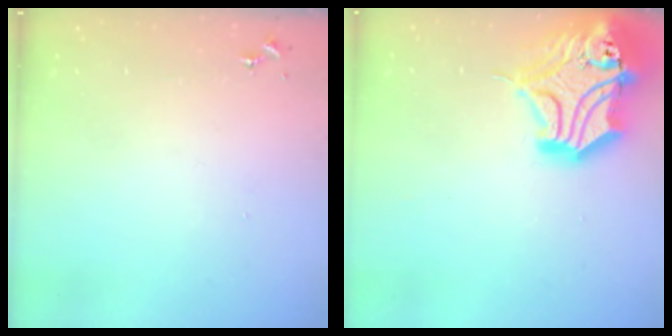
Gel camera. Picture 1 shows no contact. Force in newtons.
{"total": 23.1, "press": 22.8, "slide": 3.6}